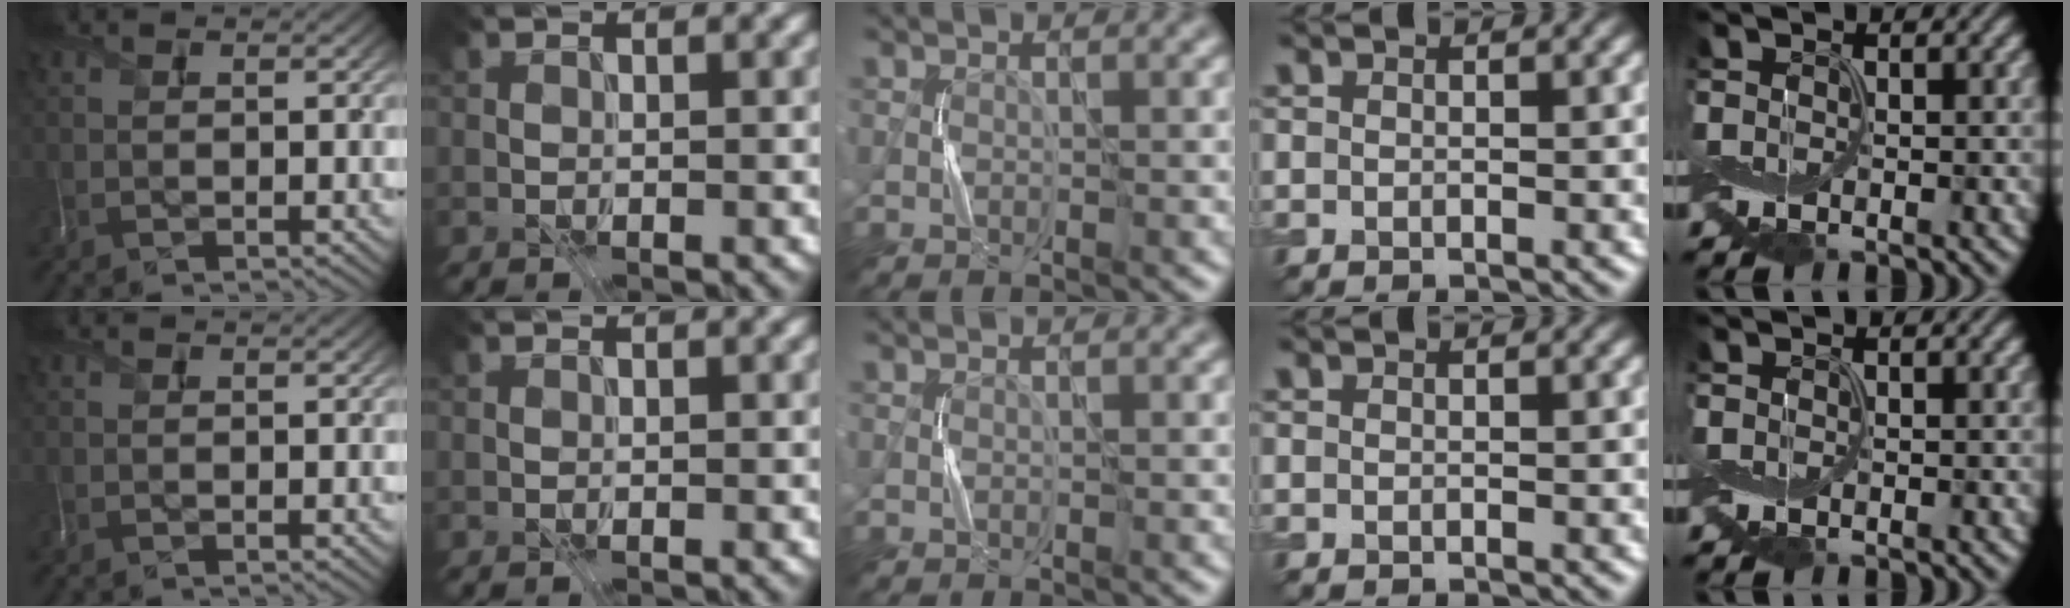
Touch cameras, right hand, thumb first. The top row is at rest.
{}